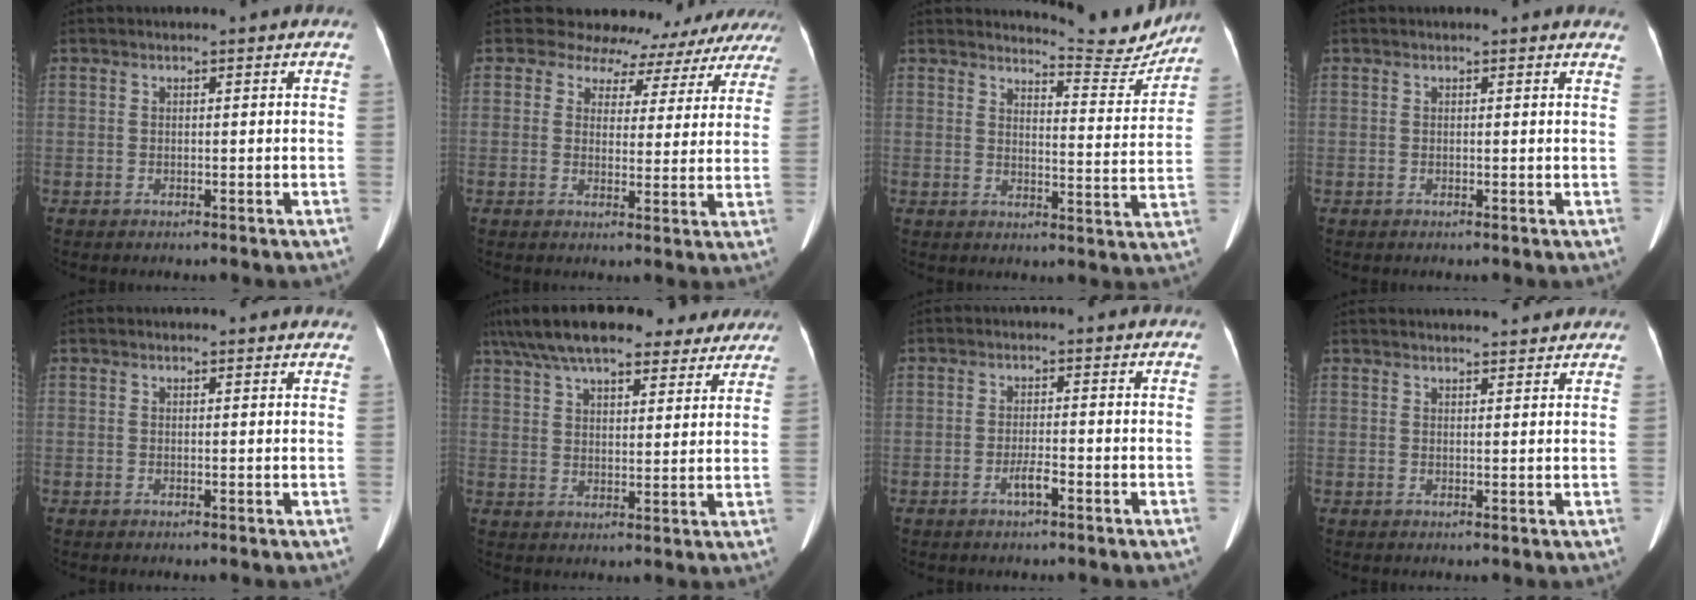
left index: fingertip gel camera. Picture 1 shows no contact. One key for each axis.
{"total": 16.3, "fx": 15.0, "fy": 6.3, "fz": -0.2, "tx": 0.034, "ty": -0.040, "tz": 0.139}
{"total": 9.1, "fx": 9.0, "fy": 0.5, "fz": 0.4, "tx": 0.002, "ty": -0.048, "tz": 0.109}
{"total": 3.3, "fx": 3.1, "fy": 0.5, "fz": 0.8, "tx": -0.003, "ty": -0.014, "tz": 0.014}
{"total": 5.1, "fx": 4.8, "fy": 0.8, "fz": 1.3, "tx": -0.004, "ty": -0.003, "tz": 0.037}
{"total": 24.0, "fx": 19.6, "fy": 7.4, "fz": 11.7, "tx": -0.210, "ty": 0.046, "tz": 0.269}
{"total": 2.0, "fx": -1.4, "fy": -0.1, "fz": 1.4, "tx": -0.023, "ty": -0.009, "tz": -0.023}
{"total": 11.4, "fx": 10.7, "fy": 1.9, "fz": 3.5, "tx": -0.033, "ty": 0.014, "tz": 0.124}